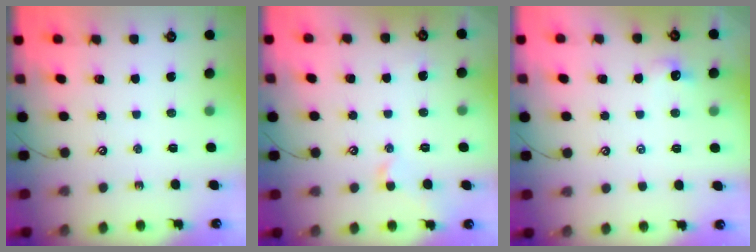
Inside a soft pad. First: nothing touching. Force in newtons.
{"total": 2.3, "press": 2.1, "slide": 0.9}
{"total": 1.0, "press": 0.9, "slide": 0.5}